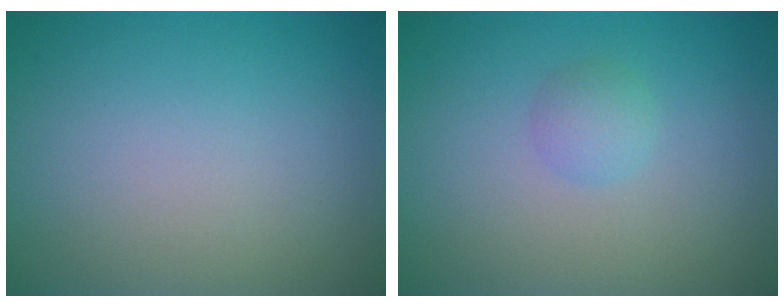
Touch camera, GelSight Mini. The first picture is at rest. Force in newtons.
{"total": 1.5, "press": 1.5, "slide": 0.0}